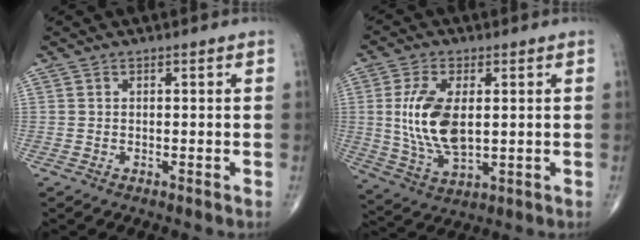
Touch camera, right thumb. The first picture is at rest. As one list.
[{"total": 12.4, "force": [1.2, 6.3, 10.6], "torque": [-0.210, -0.012, 0.031]}]